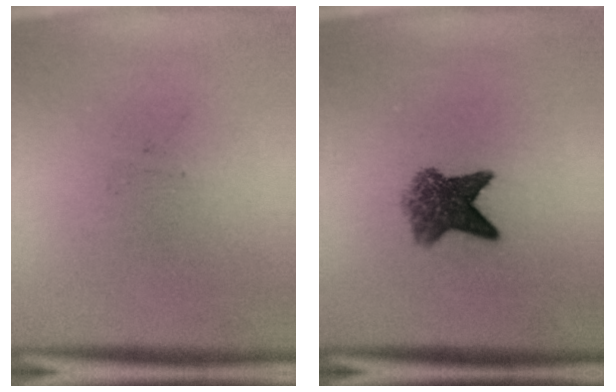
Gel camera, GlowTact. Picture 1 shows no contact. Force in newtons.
{"total": 5.7}